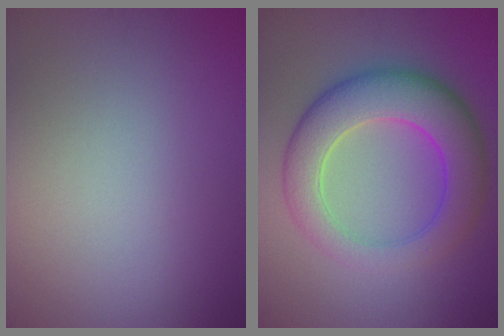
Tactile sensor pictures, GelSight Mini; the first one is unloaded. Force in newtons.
{"total": 8.1, "press": 8.1, "slide": 0.3}